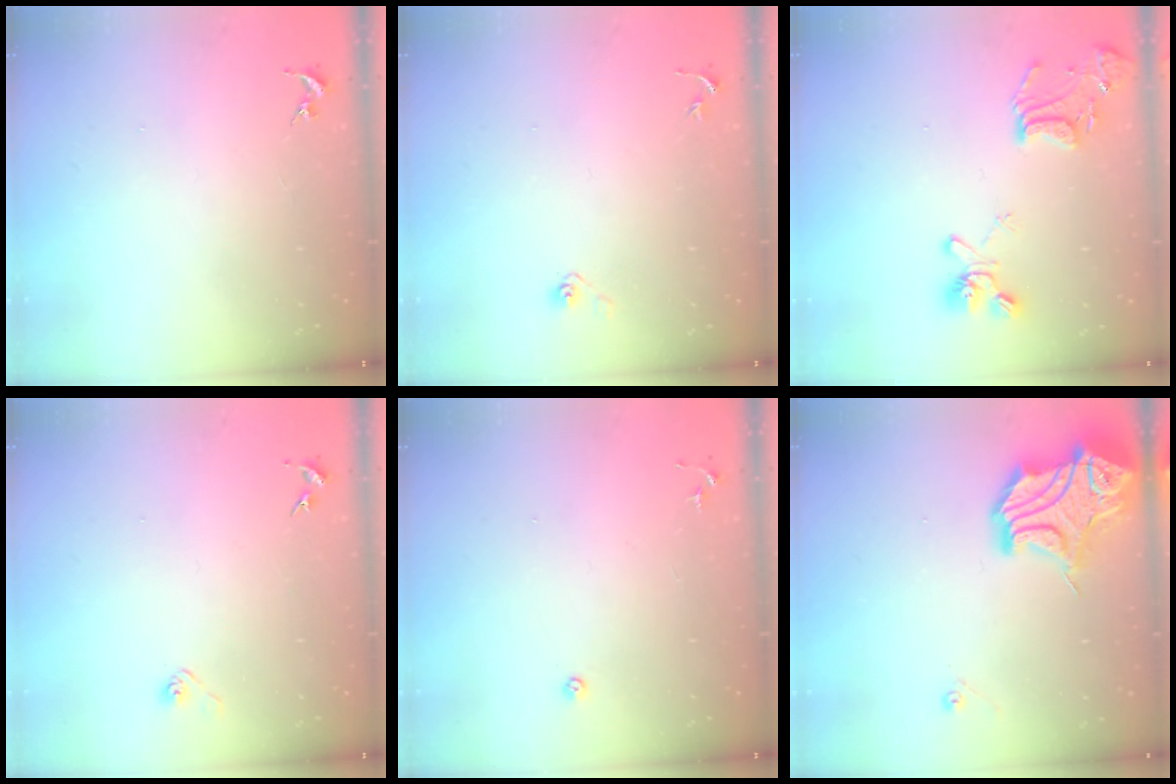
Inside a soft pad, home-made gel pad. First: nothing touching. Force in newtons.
{"total": 3.6, "press": 3.0, "slide": 2.1}
{"total": 15.8, "press": 15.7, "slide": 1.9}
{"total": 2.9, "press": 2.8, "slide": 0.8}
{"total": 3.4, "press": 3.3, "slide": 0.7}
{"total": 17.4, "press": 17.2, "slide": 2.4}